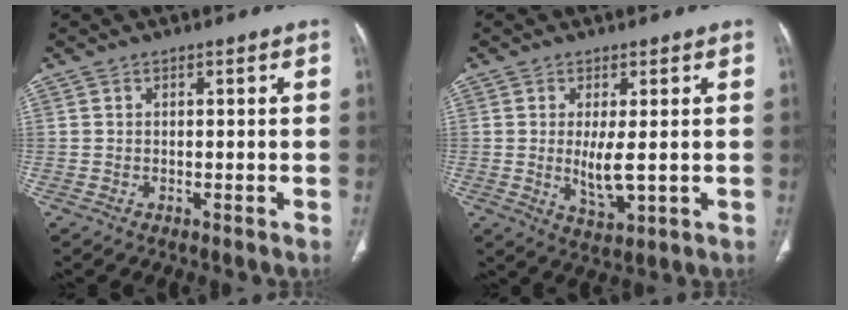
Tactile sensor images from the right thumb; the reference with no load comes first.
{"total": 5.7, "force": [0.1, 1.9, 5.4], "torque": [-0.104, -0.019, 0.008]}